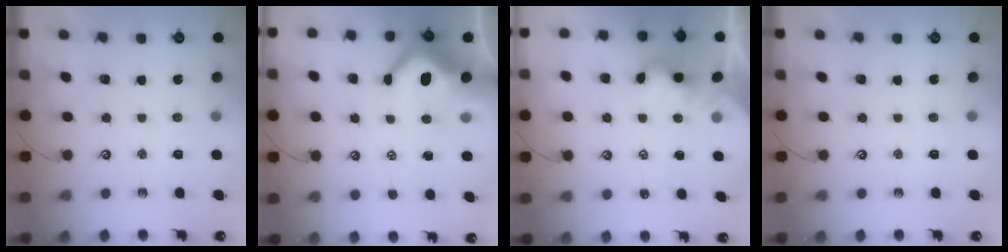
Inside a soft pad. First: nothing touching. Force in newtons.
{"total": 9.3, "press": 9.2, "slide": 1.5}
{"total": 2.4, "press": 2.4, "slide": 0.2}
{"total": 0.0}